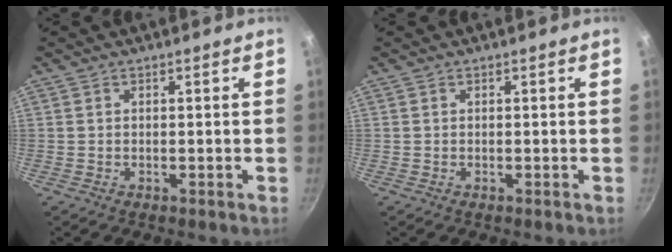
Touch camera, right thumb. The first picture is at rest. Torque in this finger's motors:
{"motor_torque": [-0.01, -0.12, 0.20, 0.07, 0.01]}